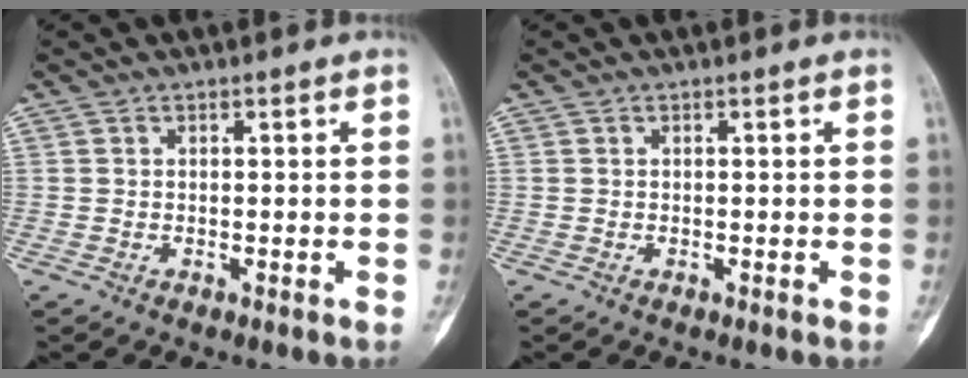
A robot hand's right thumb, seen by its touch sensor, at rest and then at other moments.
{"total": 0.0}